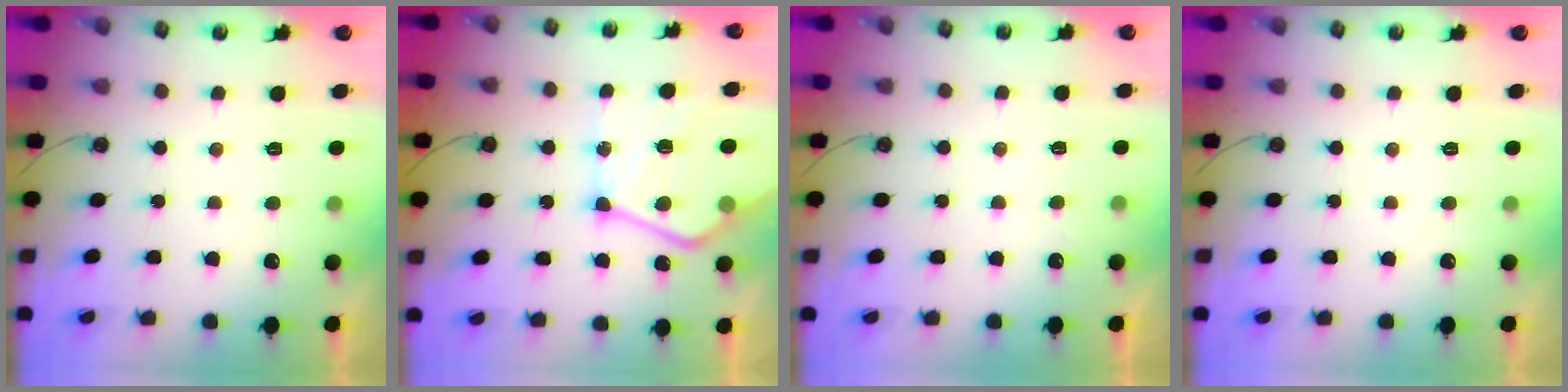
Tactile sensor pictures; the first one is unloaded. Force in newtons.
{"total": 19.6, "press": 19.5, "slide": 1.8}
{"total": 3.1, "press": 3.1, "slide": 0.4}
{"total": 0.0}